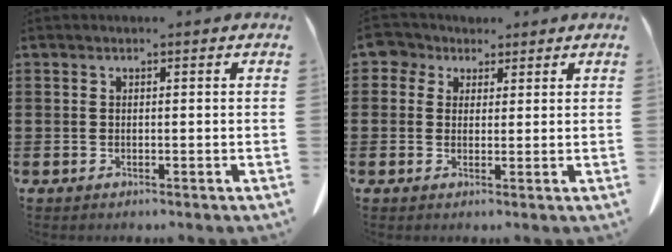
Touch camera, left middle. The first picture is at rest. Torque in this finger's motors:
{"motor_torque": [0.05, 0.01, 0.00, 0.01]}